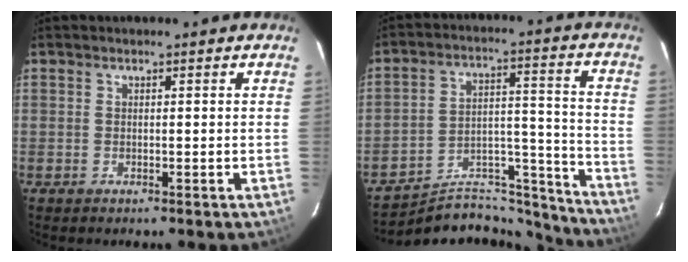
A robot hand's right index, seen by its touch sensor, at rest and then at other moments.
{"total": 17.5, "force": [-16.9, 4.3, 0.9], "torque": [-0.003, 0.075, -0.249]}